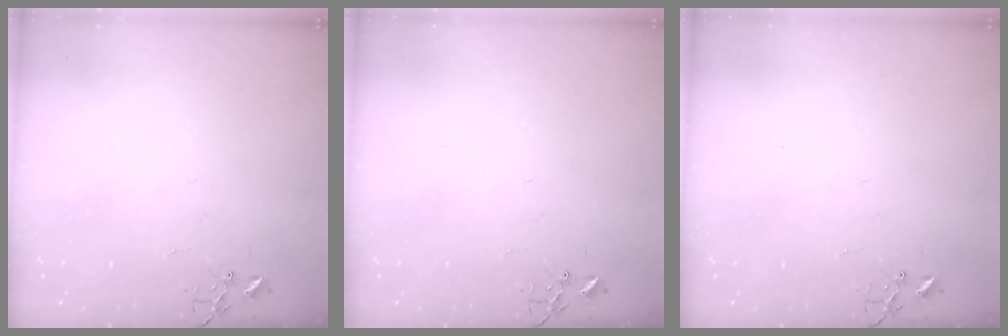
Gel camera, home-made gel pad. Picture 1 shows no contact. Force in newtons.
{"total": 0.0}
{"total": 0.0}